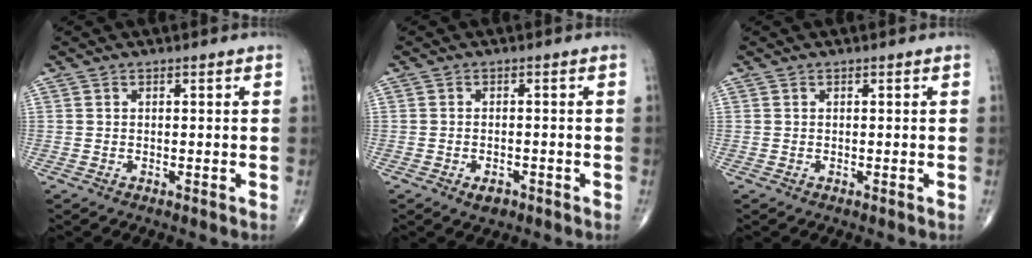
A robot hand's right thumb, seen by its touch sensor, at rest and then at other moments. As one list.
[{"total": 2.6, "force": [-1.5, 1.5, 1.6], "torque": [-0.022, 0.003, -0.019]}, {"total": 0.0}]